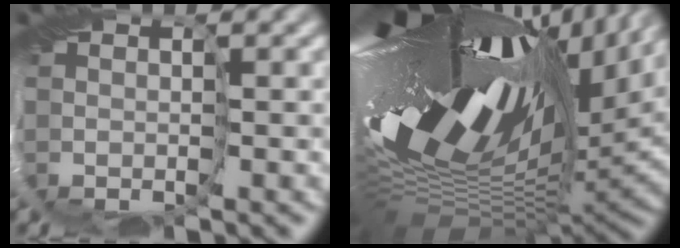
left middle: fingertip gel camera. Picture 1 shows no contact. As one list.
[{"total": 18.9, "force": [3.6, 8.4, 16.5], "torque": [-0.281, -0.032, 0.075]}]